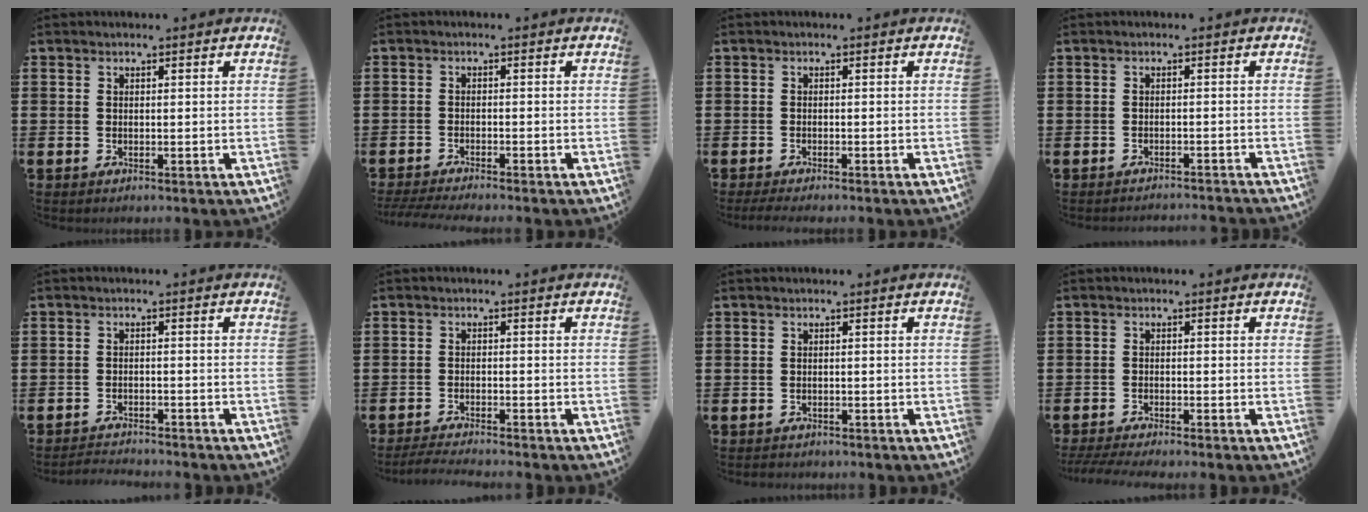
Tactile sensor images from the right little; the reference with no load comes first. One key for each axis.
{"total": 1.2, "fx": -1.1, "fy": -0.1, "fz": 0.5, "tx": -0.006, "ty": 0.005, "tz": -0.021}
{"total": 1.1, "fx": -0.8, "fy": 0.1, "fz": 0.8, "tx": -0.012, "ty": -0.002, "tz": -0.016}
{"total": 0.7, "fx": -0.6, "fy": -0.2, "fz": -0.2, "tx": 0.001, "ty": 0.005, "tz": -0.013}
{"total": 1.9, "fx": -1.9, "fy": -0.1, "fz": 0.0, "tx": -0.004, "ty": 0.002, "tz": -0.042}
{"total": 2.1, "fx": -2.0, "fy": -0.2, "fz": 0.5, "tx": -0.007, "ty": 0.003, "tz": -0.040}
{"total": 0.7, "fx": -0.6, "fy": 0.1, "fz": -0.1, "tx": -0.001, "ty": -0.001, "tz": -0.014}
{"total": 1.3, "fx": -1.2, "fy": 0.0, "fz": 0.6, "tx": -0.009, "ty": 0.004, "tz": -0.022}